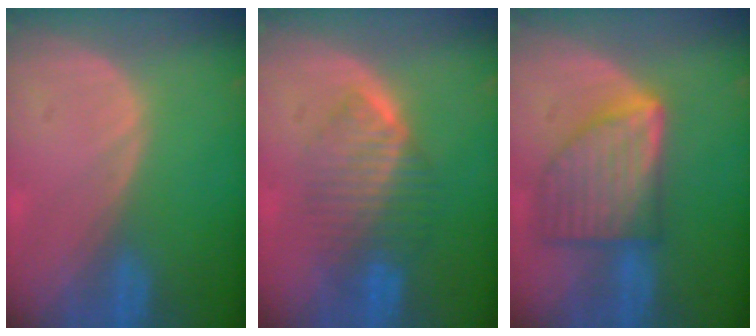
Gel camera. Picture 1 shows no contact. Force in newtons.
{"total": 6.7, "press": 6.7, "slide": 0.3}
{"total": 8.8, "press": 8.8, "slide": 0.6}